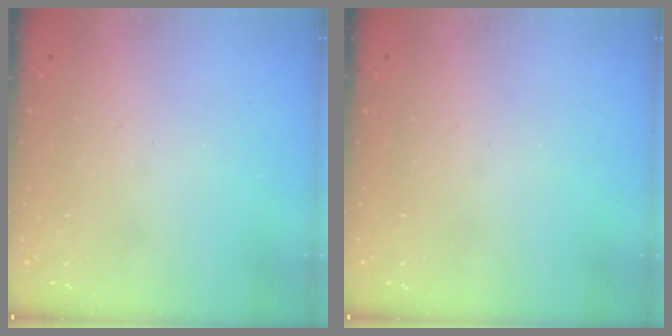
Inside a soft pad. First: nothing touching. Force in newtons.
{"total": 0.0}